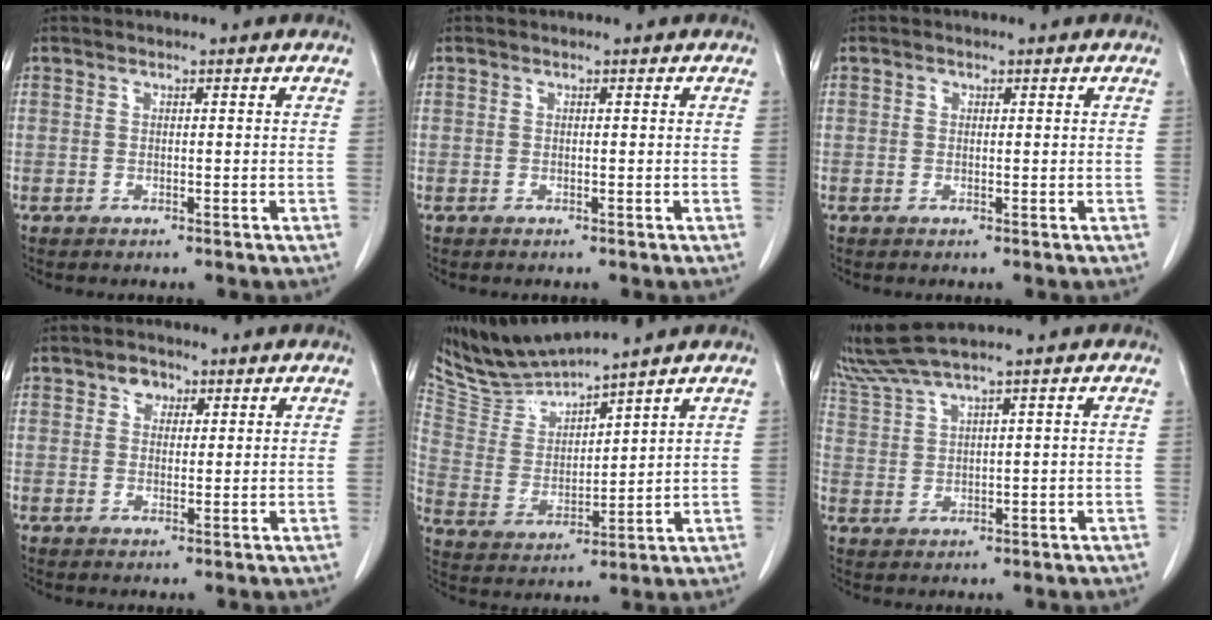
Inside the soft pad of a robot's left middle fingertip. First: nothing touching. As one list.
[{"total": 0.0}, {"total": 0.6, "force": [0.2, 0.4, 0.2], "torque": [-0.005, -0.001, 0.003]}, {"total": 2.5, "force": [1.3, 1.8, 1.1], "torque": [-0.019, 0.004, 0.021]}, {"total": 9.3, "force": [9.1, -0.7, 2.0], "torque": [-0.058, -0.004, 0.196]}, {"total": 4.7, "force": [4.1, -1.6, 1.8], "torque": [-0.053, 0.005, 0.093]}]